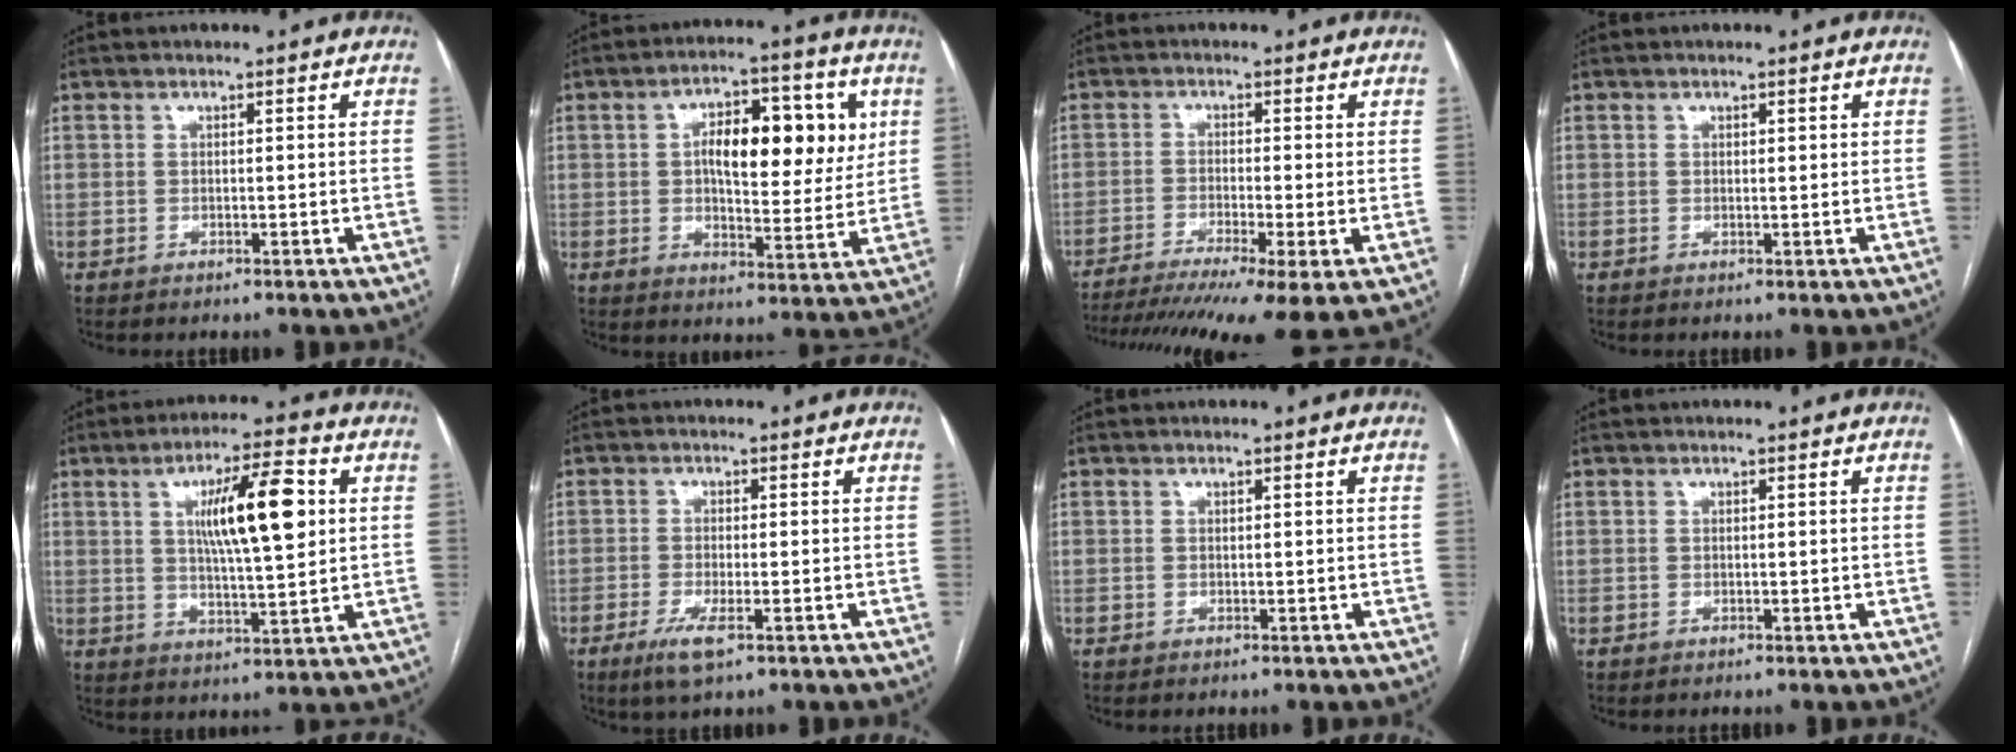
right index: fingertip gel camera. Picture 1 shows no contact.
{"total": 13.7, "force": [3.2, 5.7, 12.0], "torque": [-0.175, 0.024, 0.049]}
{"total": 15.0, "force": [-10.6, 0.7, 10.6], "torque": [-0.161, -0.026, -0.167]}
{"total": 0.8, "force": [0.4, 0.3, 0.5], "torque": [-0.006, 0.000, 0.003]}
{"total": 12.1, "force": [3.0, 1.9, 11.6], "torque": [-0.194, 0.009, 0.049]}
{"total": 4.4, "force": [-2.3, 0.9, 3.7], "torque": [-0.075, -0.008, -0.041]}
{"total": 0.0}
{"total": 0.0}